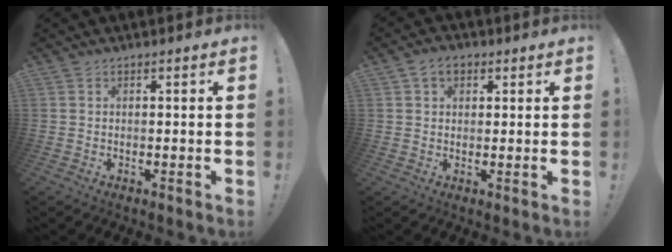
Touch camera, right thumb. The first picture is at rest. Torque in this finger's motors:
{"motor_torque": [-0.01, 0.01, 0.02, -0.02, 0.00]}